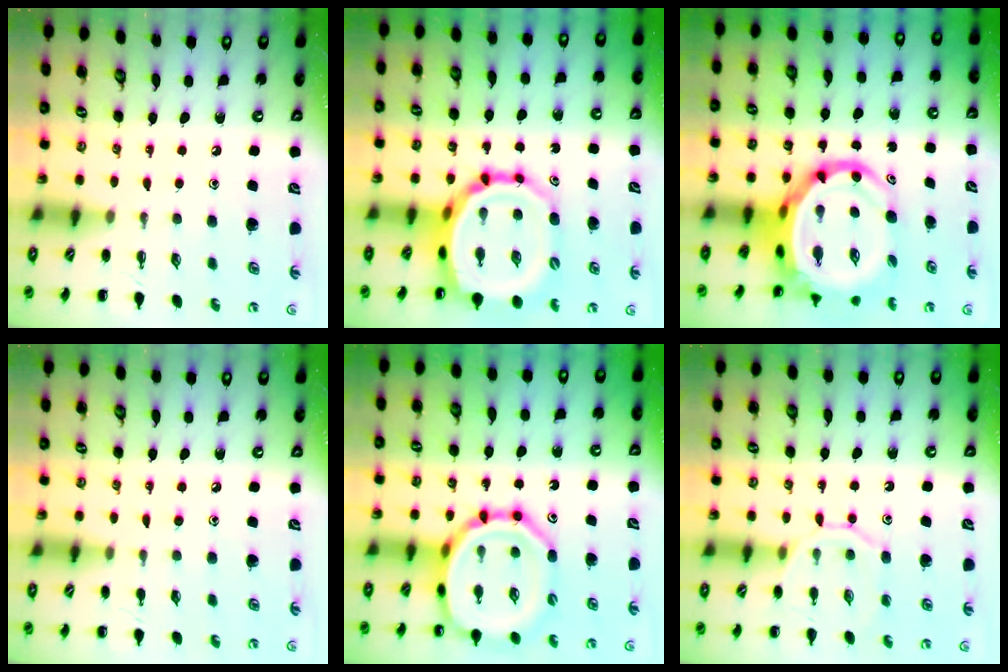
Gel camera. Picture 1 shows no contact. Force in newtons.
{"total": 13.1, "press": 12.6, "slide": 3.5}
{"total": 10.2, "press": 9.8, "slide": 2.8}
{"total": 4.9, "press": 4.6, "slide": 1.7}
{"total": 17.6, "press": 17.3, "slide": 3.1}
{"total": 10.8, "press": 10.8, "slide": 1.3}